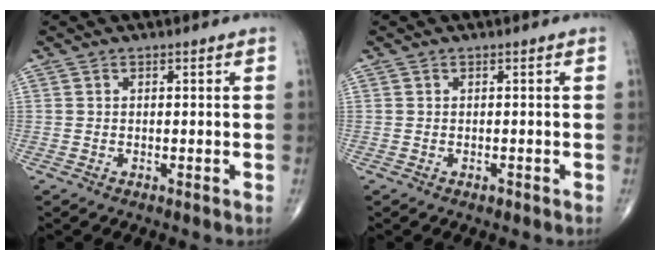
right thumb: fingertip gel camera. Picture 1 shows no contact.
{"total": 0.5, "force": [-0.3, 0.3, 0.3], "torque": [0.000, 0.000, -0.006]}